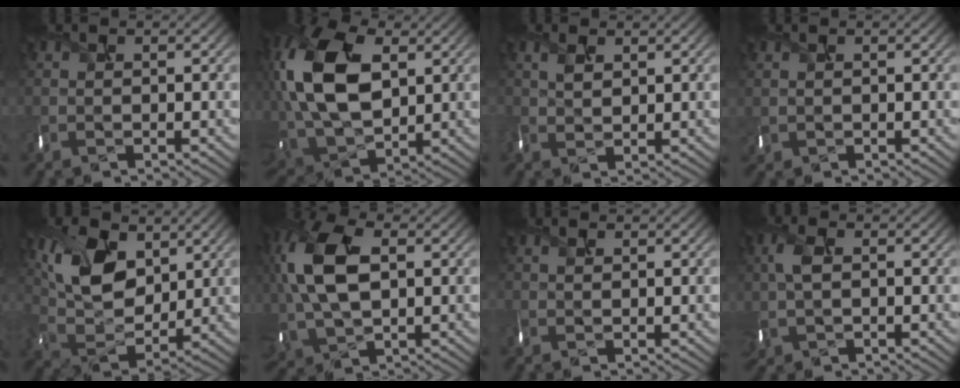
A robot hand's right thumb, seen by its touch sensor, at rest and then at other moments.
{"total": 15.8, "force": [3.5, 10.0, 11.7], "torque": [-0.299, 0.012, 0.075]}
{"total": 1.6, "force": [1.1, 0.6, 1.0], "torque": [-0.037, 0.001, 0.035]}
{"total": 0.8, "force": [0.4, 0.4, 0.6], "torque": [-0.017, 0.001, 0.016]}
{"total": 10.5, "force": [4.5, 6.2, 7.2], "torque": [-0.177, 0.005, 0.093]}
{"total": 12.1, "force": [1.9, 7.3, 9.5], "torque": [-0.249, 0.000, 0.049]}
{"total": 0.5, "force": [0.4, 0.1, 0.3], "torque": [-0.006, 0.003, 0.015]}
{"total": 3.7, "force": [0.3, 2.3, 2.9], "torque": [-0.092, -0.001, 0.013]}